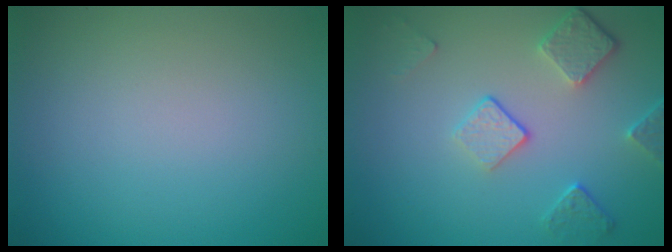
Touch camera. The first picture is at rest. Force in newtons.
{"total": 3.9, "press": 3.1, "slide": 2.4}